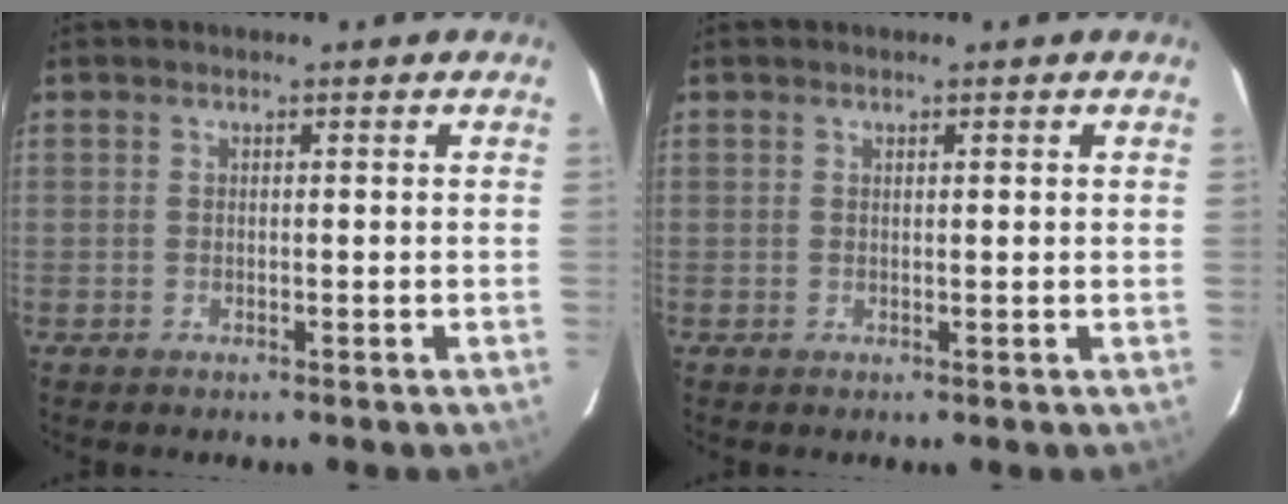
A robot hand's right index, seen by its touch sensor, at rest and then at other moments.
{"total": 0.6, "force": [0.3, 0.0, 0.4], "torque": [-0.009, 0.004, 0.006]}